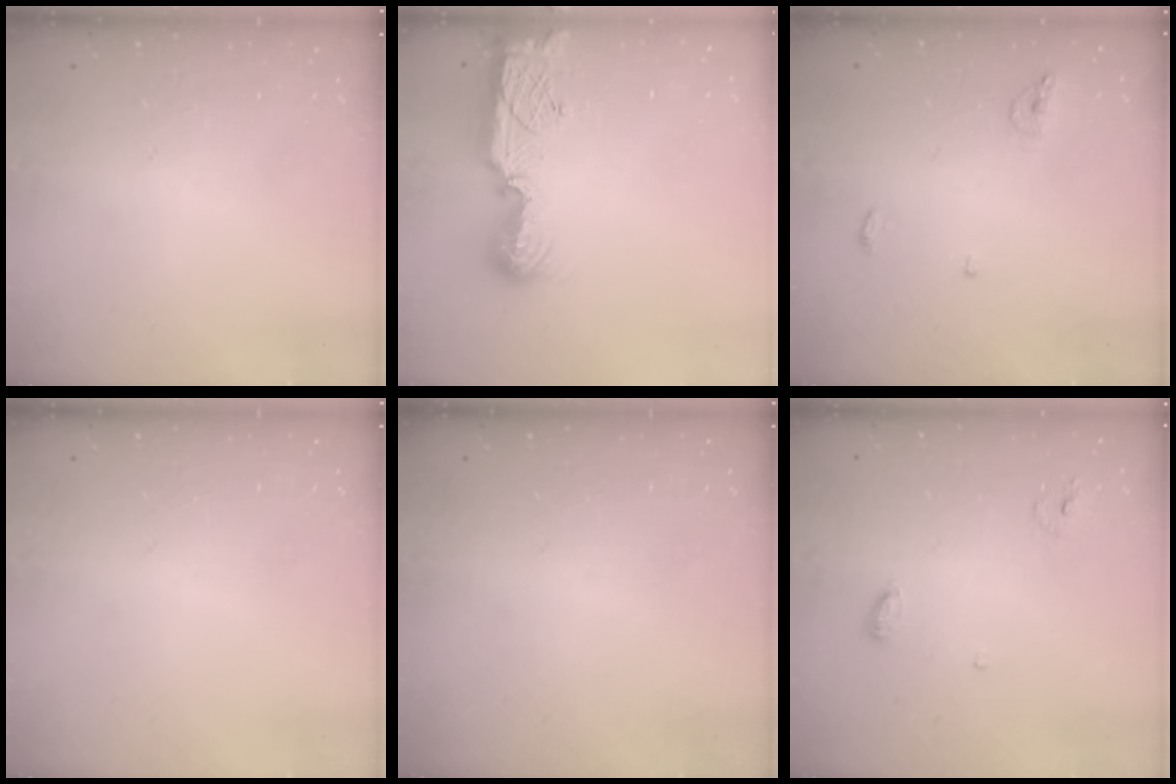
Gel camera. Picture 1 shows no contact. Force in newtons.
{"total": 11.5, "press": 11.4, "slide": 1.2}
{"total": 6.4, "press": 6.3, "slide": 1.5}
{"total": 0.0}
{"total": 0.0}
{"total": 4.7, "press": 4.7, "slide": 0.5}